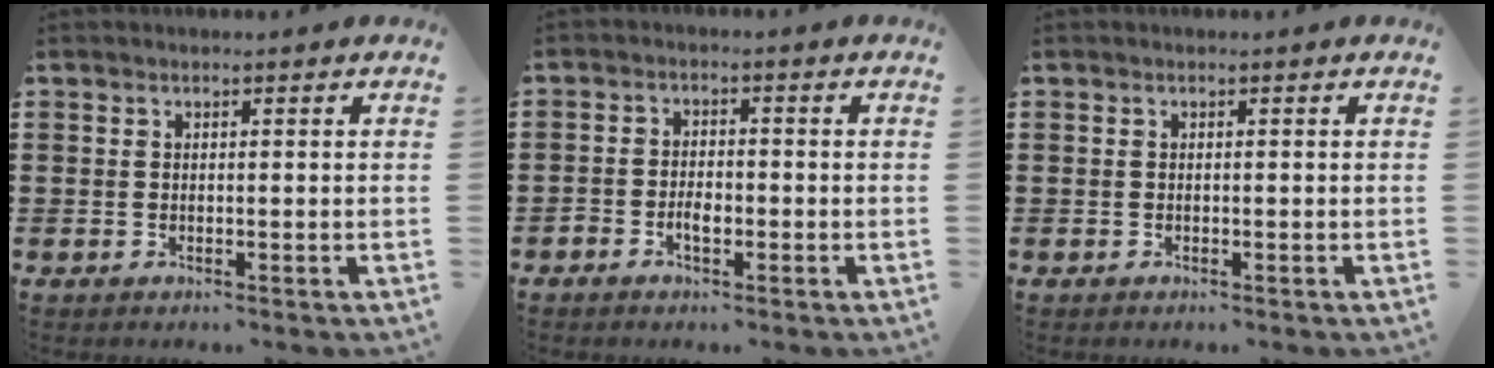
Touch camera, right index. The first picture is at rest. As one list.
[{"total": 2.6, "force": [-1.3, 1.3, 1.9], "torque": [-0.036, 0.004, -0.026]}, {"total": 0.0}]